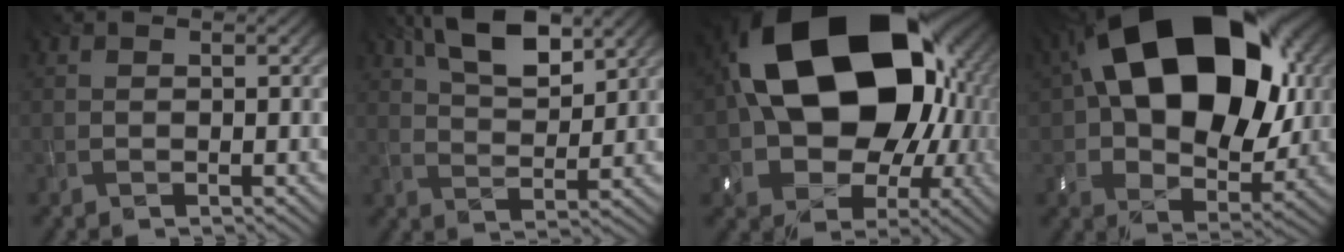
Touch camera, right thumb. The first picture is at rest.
{"total": 9.0, "force": [5.4, 3.6, 6.3], "torque": [-0.127, 0.010, 0.104]}
{"total": 23.1, "force": [4.1, 16.7, 15.5], "torque": [-0.300, -0.023, 0.096]}
{"total": 21.7, "force": [6.2, 13.9, 15.5], "torque": [-0.279, 0.028, 0.102]}